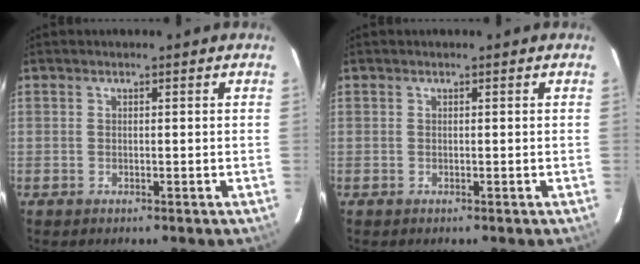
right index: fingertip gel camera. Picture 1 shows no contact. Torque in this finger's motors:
{"motor_torque": [0.00, 0.00, 0.00, 0.00]}